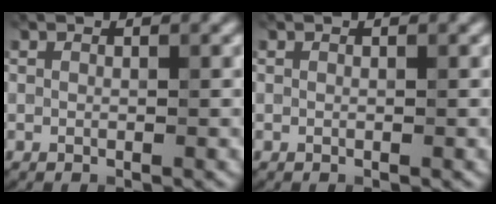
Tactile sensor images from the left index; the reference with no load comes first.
{"total": 0.0}